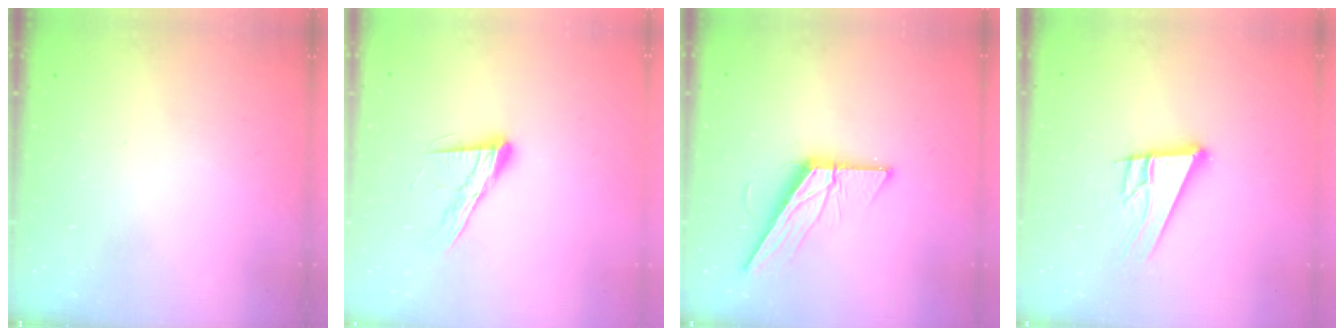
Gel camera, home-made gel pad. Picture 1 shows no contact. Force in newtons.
{"total": 12.4, "press": 12.3, "slide": 1.4}
{"total": 13.8, "press": 13.8, "slide": 0.4}
{"total": 11.4, "press": 11.3, "slide": 2.0}